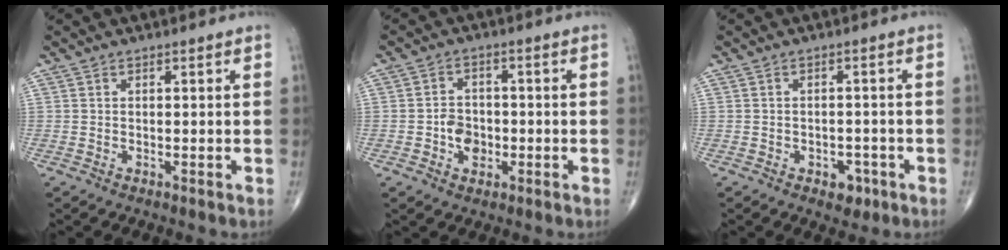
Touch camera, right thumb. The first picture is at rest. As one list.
[{"total": 5.0, "force": [-1.3, 3.9, 2.8], "torque": [-0.023, 0.011, -0.024]}, {"total": 3.6, "force": [-1.8, 2.4, 2.0], "torque": [-0.009, 0.008, -0.020]}]